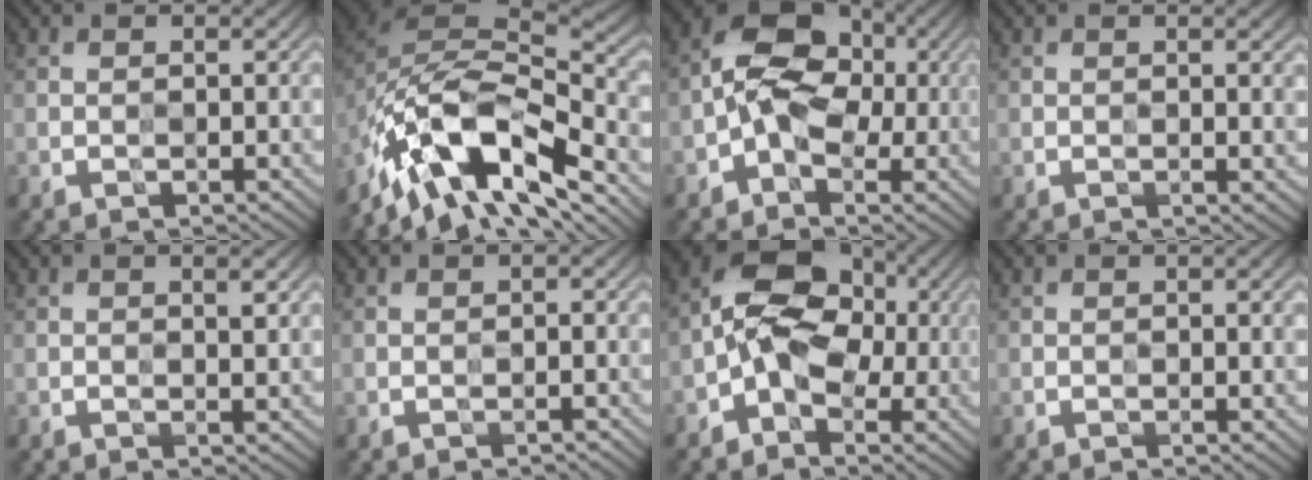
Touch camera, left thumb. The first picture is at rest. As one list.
[{"total": 15.3, "force": [-8.4, 7.2, 10.6], "torque": [-0.230, -0.002, -0.156]}, {"total": 7.7, "force": [-1.0, 5.3, 5.6], "torque": [-0.098, 0.017, -0.036]}, {"total": 1.7, "force": [0.5, 0.2, 1.6], "torque": [-0.025, -0.001, 0.007]}, {"total": 1.8, "force": [0.8, 0.1, 1.6], "torque": [-0.028, 0.000, 0.013]}, {"total": 0.5, "force": [-0.2, 0.1, 0.5], "torque": [-0.010, 0.002, -0.006]}, {"total": 8.8, "force": [-1.2, 6.0, 6.4], "torque": [-0.110, 0.017, -0.041]}, {"total": 2.0, "force": [0.4, 0.3, 1.9], "torque": [-0.028, 0.002, 0.006]}]